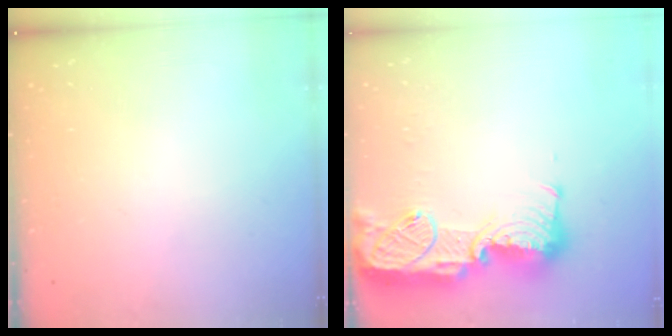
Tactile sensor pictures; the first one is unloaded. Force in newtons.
{"total": 19.4, "press": 19.0, "slide": 3.7}